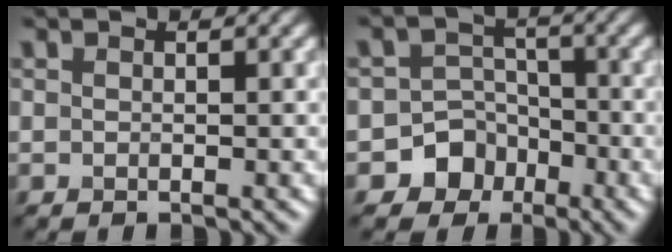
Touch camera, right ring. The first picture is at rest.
{"total": 5.8, "force": [-3.1, 4.8, 0.6], "torque": [0.023, -0.003, -0.074]}